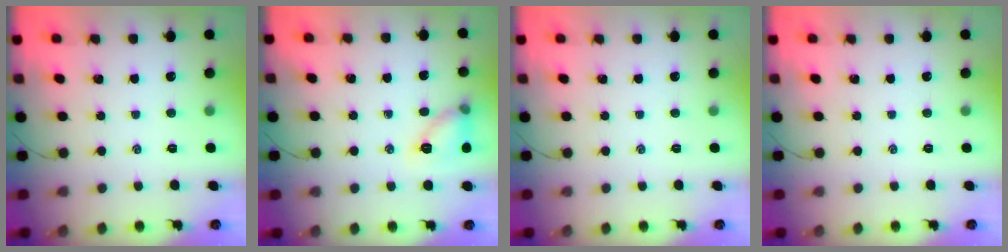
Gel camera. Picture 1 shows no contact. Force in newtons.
{"total": 10.3, "press": 10.3, "slide": 0.2}
{"total": 0.0}
{"total": 0.0}